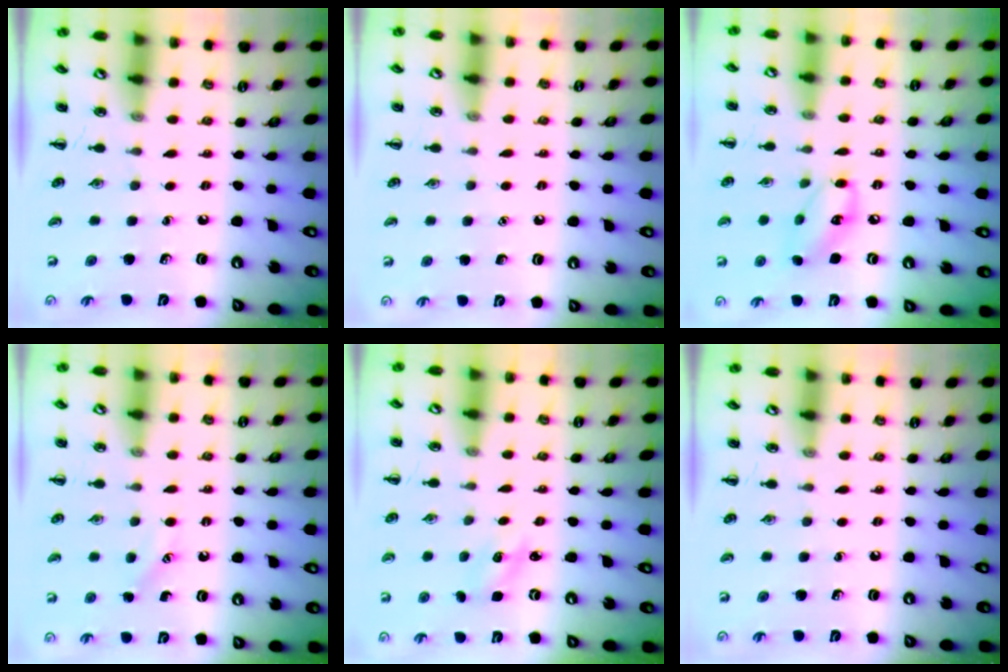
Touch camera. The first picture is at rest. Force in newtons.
{"total": 1.5, "press": 1.4, "slide": 0.1}
{"total": 10.0, "press": 9.9, "slide": 1.0}
{"total": 2.5, "press": 2.5, "slide": 0.6}
{"total": 1.6, "press": 1.5, "slide": 0.5}
{"total": 0.0}